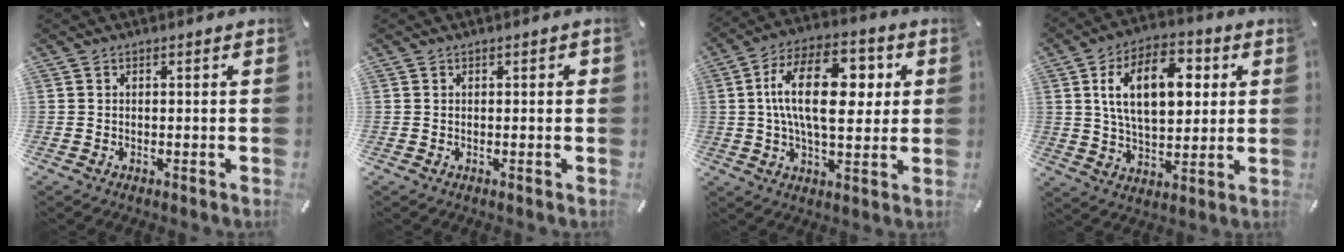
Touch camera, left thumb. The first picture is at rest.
{"total": 0.7, "force": [0.1, 0.5, 0.4], "torque": [-0.008, 0.004, 0.001]}
{"total": 19.2, "force": [3.2, 10.2, 15.9], "torque": [-0.285, 0.003, 0.045]}
{"total": 16.6, "force": [4.5, 9.8, 12.6], "torque": [-0.226, 0.007, 0.074]}